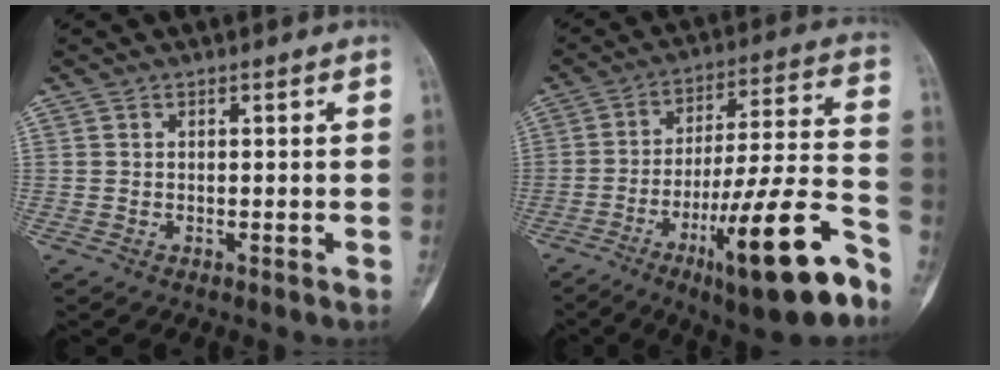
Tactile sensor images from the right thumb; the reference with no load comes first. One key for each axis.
{"total": 21.5, "fx": -11.5, "fy": 3.5, "fz": 17.8, "tx": -0.281, "ty": 0.057, "tz": -0.178}